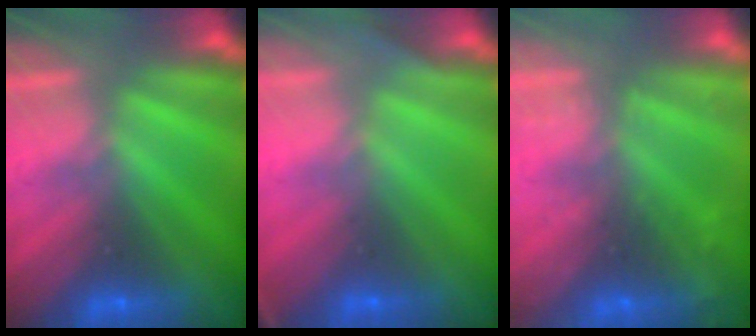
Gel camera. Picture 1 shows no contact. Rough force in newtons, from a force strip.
{"total": 3.7}
{"total": 6.8}